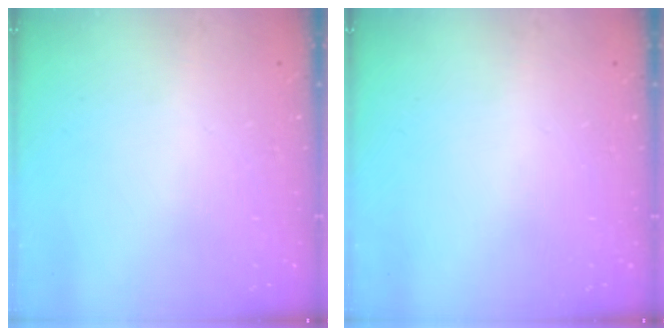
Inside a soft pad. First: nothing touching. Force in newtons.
{"total": 0.0}